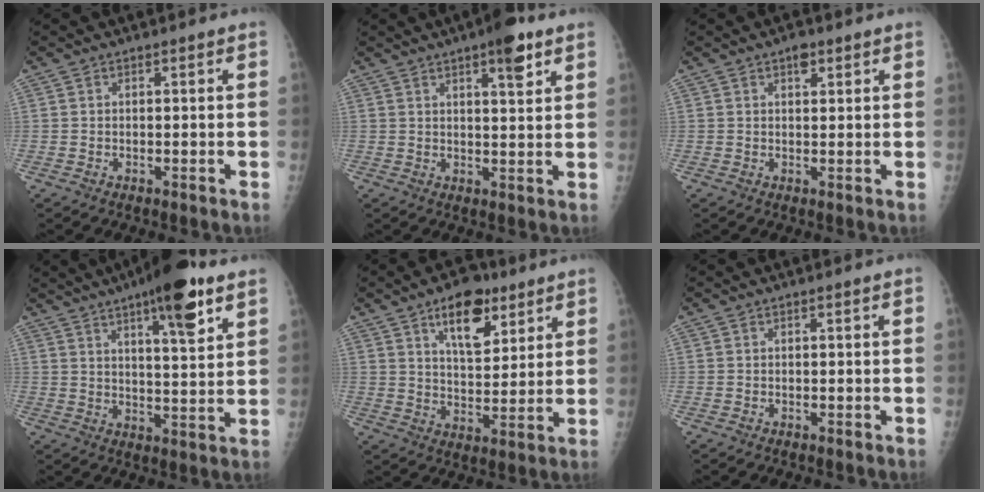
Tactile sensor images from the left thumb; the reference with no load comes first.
{"total": 6.6, "force": [3.9, 1.7, 5.0], "torque": [-0.062, -0.018, 0.052]}
{"total": 2.3, "force": [1.4, 1.2, 1.3], "torque": [-0.010, -0.005, 0.021]}
{"total": 13.3, "force": [7.8, 3.1, 10.3], "torque": [-0.135, -0.034, 0.114]}
{"total": 11.5, "force": [6.6, 5.6, 7.5], "torque": [-0.090, -0.036, 0.107]}
{"total": 0.0}